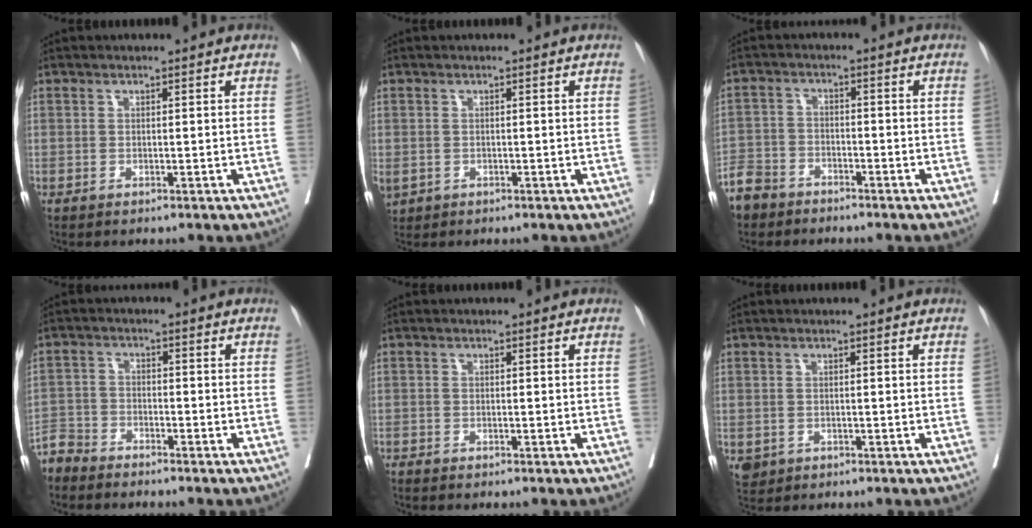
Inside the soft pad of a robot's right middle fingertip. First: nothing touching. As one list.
[{"total": 3.3, "force": [-1.3, 2.6, 1.6], "torque": [-0.045, -0.004, -0.014]}, {"total": 5.8, "force": [-4.9, 3.0, 0.5], "torque": [-0.016, -0.005, -0.099]}, {"total": 4.1, "force": [-4.0, 1.0, -0.4], "torque": [0.010, -0.009, -0.081]}, {"total": 0.8, "force": [-0.7, -0.2, 0.2], "torque": [-0.006, -0.001, -0.018]}, {"total": 1.8, "force": [-0.7, 1.6, 0.6], "torque": [-0.012, 0.000, -0.005]}]